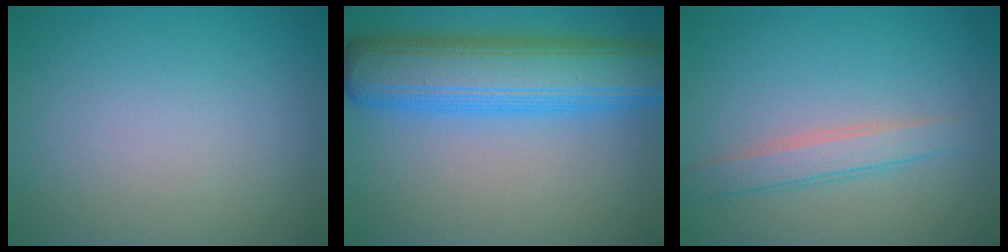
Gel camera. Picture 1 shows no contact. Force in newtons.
{"total": 9.6, "press": 9.6, "slide": 0.1}
{"total": 2.4, "press": 2.4, "slide": 0.1}